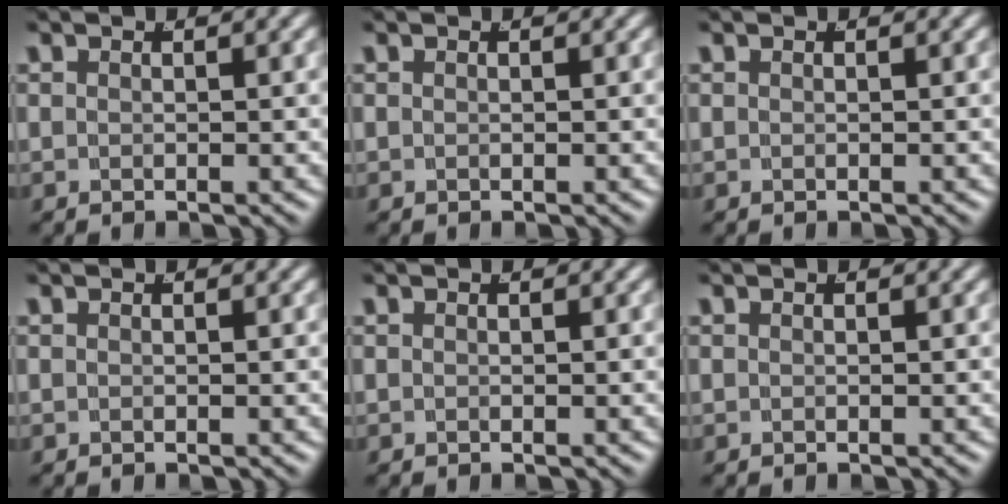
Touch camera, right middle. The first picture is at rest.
{"total": 0.0}
{"total": 0.0}
{"total": 0.0}
{"total": 0.0}
{"total": 0.0}